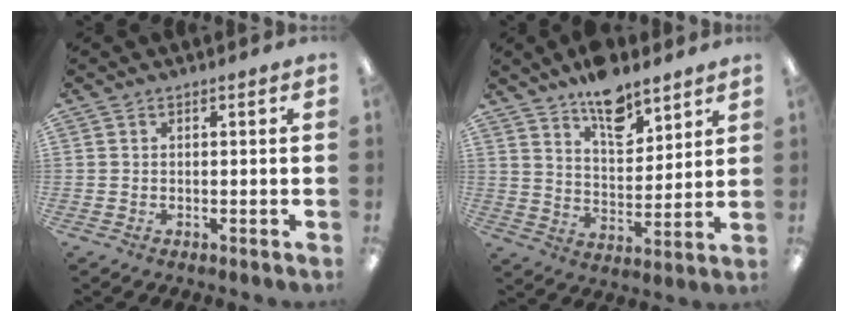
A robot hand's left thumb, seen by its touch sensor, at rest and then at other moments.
{"total": 11.6, "force": [8.9, 5.2, 5.5], "torque": [-0.077, -0.053, 0.157]}